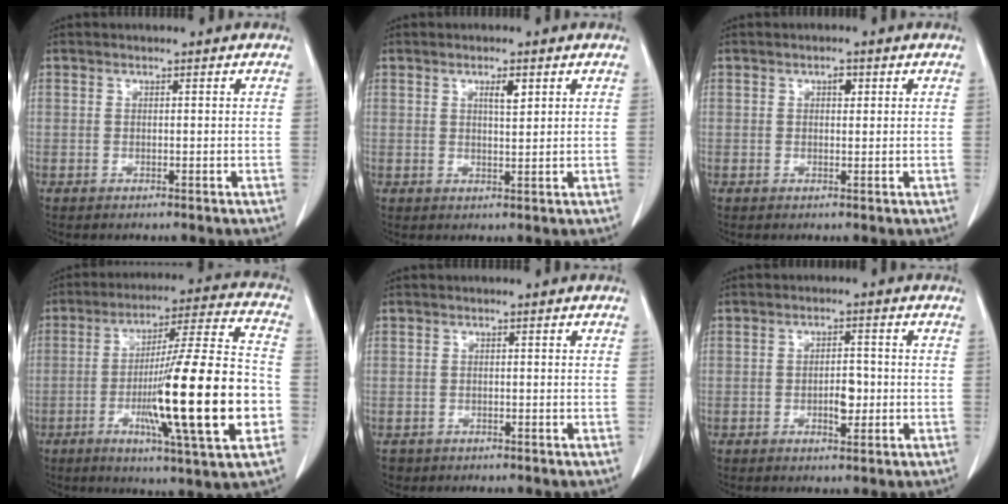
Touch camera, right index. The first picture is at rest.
{"total": 2.5, "force": [1.2, 0.5, 2.1], "torque": [-0.037, -0.002, 0.020]}
{"total": 1.4, "force": [0.6, 0.7, 1.0], "torque": [-0.014, 0.001, 0.008]}
{"total": 22.0, "force": [-5.2, 0.5, 21.3], "torque": [-0.325, -0.008, -0.082]}
{"total": 1.5, "force": [-0.8, 1.3, 0.0], "torque": [-0.013, 0.003, -0.011]}
{"total": 3.5, "force": [-0.7, 1.5, 3.1], "torque": [-0.047, 0.003, -0.007]}